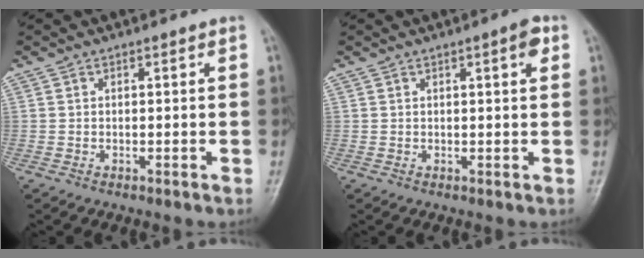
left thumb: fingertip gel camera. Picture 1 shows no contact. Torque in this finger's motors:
{"motor_torque": [-0.06, 0.03, 0.06, 0.37, 0.10]}